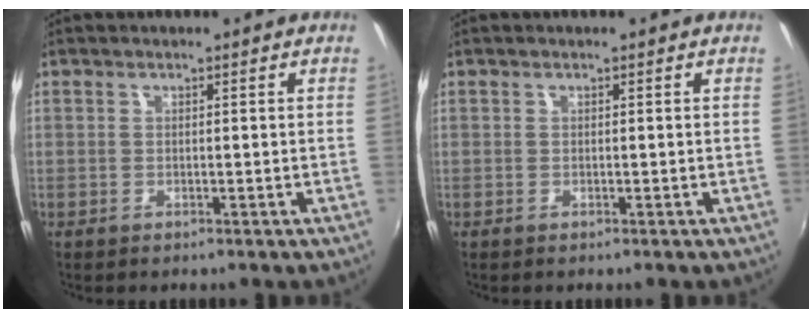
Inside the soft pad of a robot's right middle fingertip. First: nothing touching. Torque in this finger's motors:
{"motor_torque": [0.05, -0.01, 0.08, 0.01]}